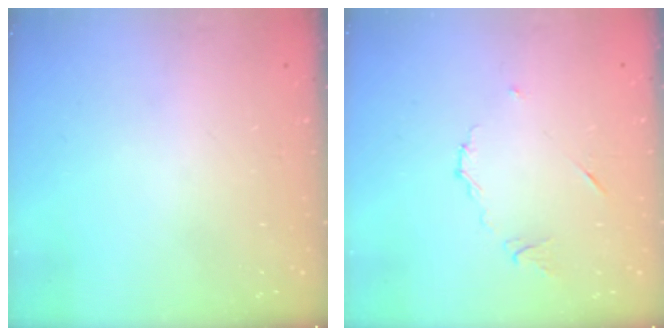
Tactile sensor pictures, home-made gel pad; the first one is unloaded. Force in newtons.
{"total": 6.1, "press": 6.1, "slide": 0.6}